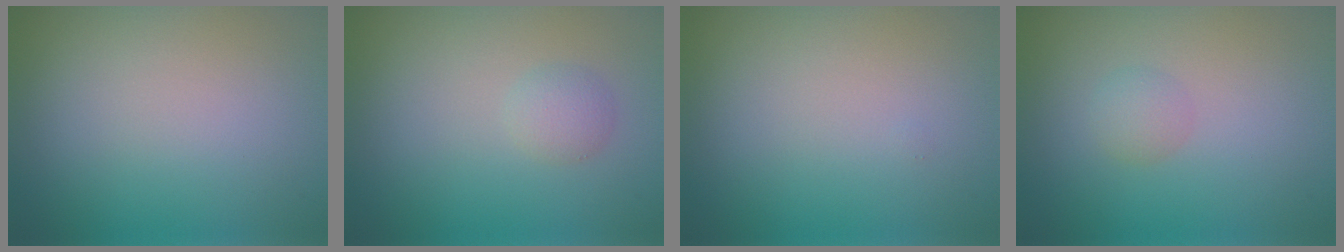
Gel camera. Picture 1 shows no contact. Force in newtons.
{"total": 1.5, "press": 1.5, "slide": 0.0}
{"total": 0.0}
{"total": 1.3, "press": 1.3, "slide": 0.1}